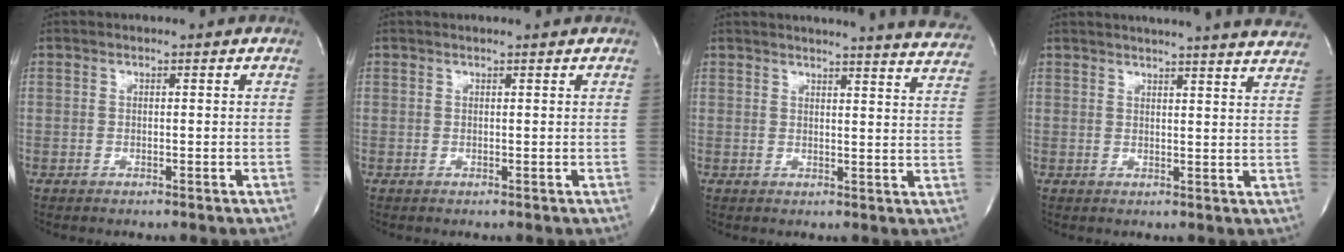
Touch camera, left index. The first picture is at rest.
{"total": 1.4, "force": [1.3, -0.1, 0.5], "torque": [-0.009, 0.005, 0.017]}
{"total": 20.7, "force": [19.9, 0.8, 5.6], "torque": [-0.077, -0.078, 0.215]}
{"total": 21.2, "force": [19.8, 0.5, 7.6], "torque": [-0.117, -0.031, 0.232]}